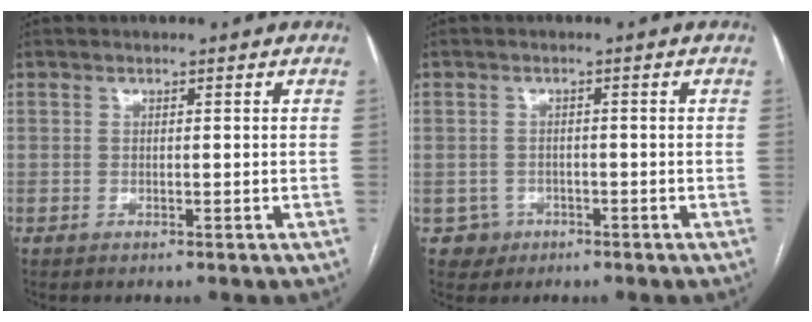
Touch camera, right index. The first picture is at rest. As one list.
[{"total": 3.1, "force": [-1.2, 2.9, -0.3], "torque": [0.016, 0.015, -0.016]}]